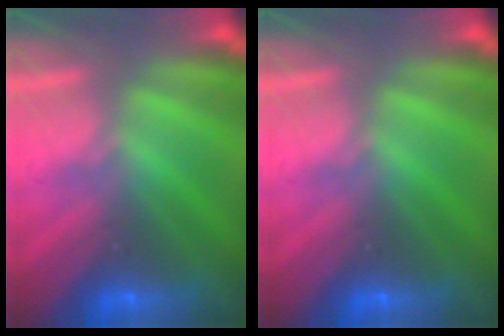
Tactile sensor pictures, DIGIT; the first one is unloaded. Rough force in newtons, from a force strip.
{"total": 0.0}